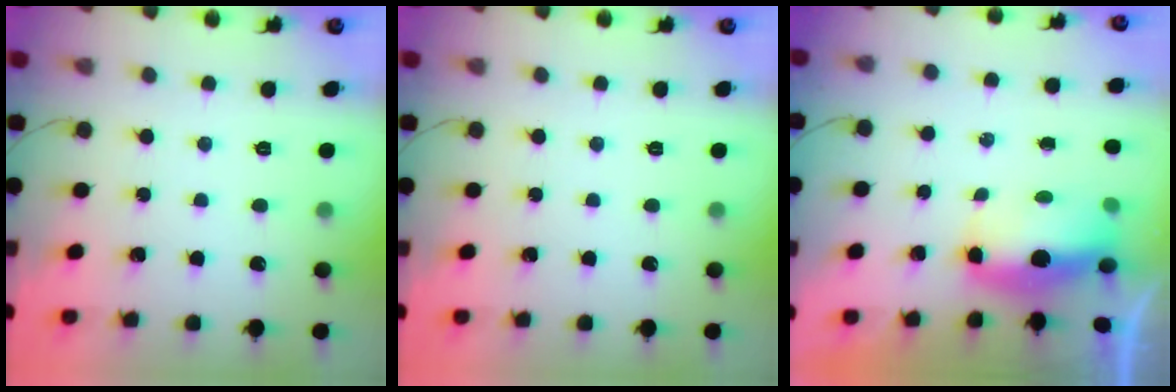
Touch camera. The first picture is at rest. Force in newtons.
{"total": 0.0}
{"total": 7.1, "press": 6.5, "slide": 2.7}